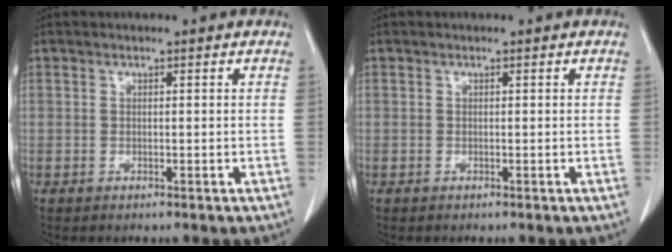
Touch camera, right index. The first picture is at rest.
{"total": 0.0}